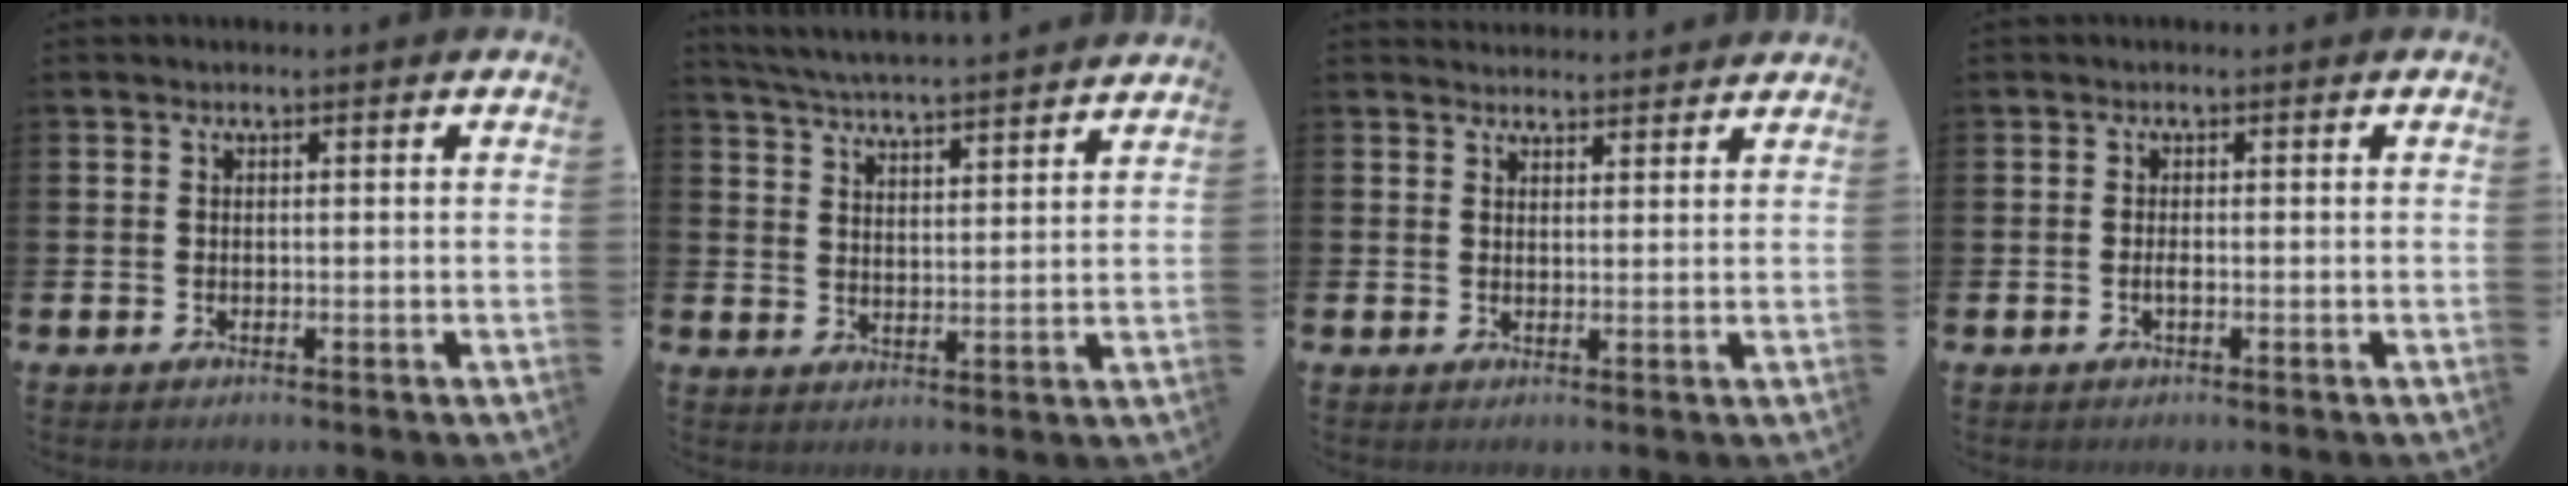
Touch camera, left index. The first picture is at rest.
{"total": 5.5, "force": [5.4, -0.2, 0.7], "torque": [-0.037, -0.041, 0.095]}
{"total": 2.8, "force": [2.8, 0.6, -0.2], "torque": [0.000, -0.013, 0.050]}
{"total": 0.9, "force": [-0.3, 0.2, 0.8], "torque": [-0.021, 0.000, -0.003]}